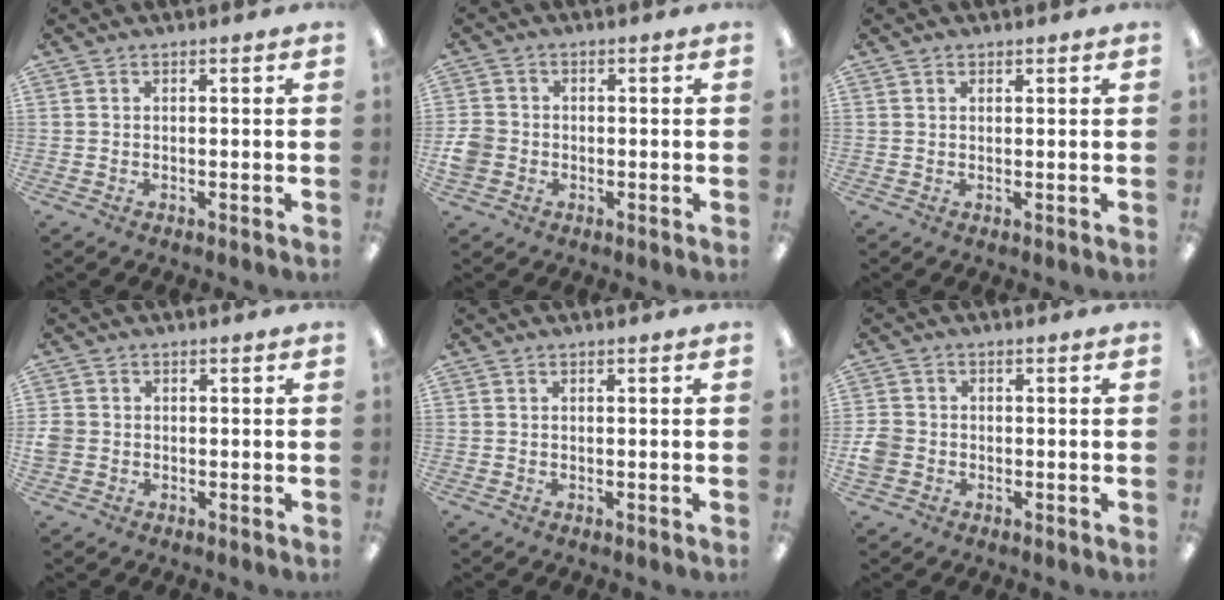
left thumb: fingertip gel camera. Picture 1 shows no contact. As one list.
[{"total": 4.4, "force": [-1.1, 3.9, 1.7], "torque": [-0.035, 0.010, -0.019]}, {"total": 1.0, "force": [0.6, 0.7, 0.4], "torque": [0.000, 0.000, 0.009]}, {"total": 2.7, "force": [-0.4, 2.5, 0.8], "torque": [-0.012, 0.005, -0.007]}, {"total": 0.0}, {"total": 4.1, "force": [-1.2, 3.6, 1.7], "torque": [-0.033, 0.009, -0.022]}]